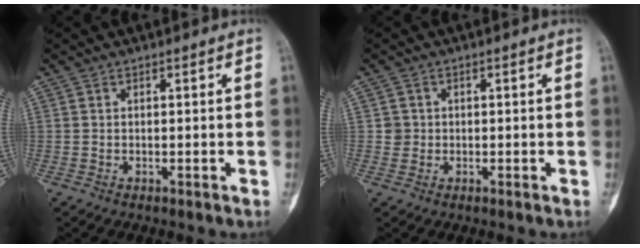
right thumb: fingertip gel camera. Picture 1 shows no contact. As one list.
[{"total": 1.8, "force": [0.3, 1.8, 0.1], "torque": [0.014, 0.004, 0.002]}]